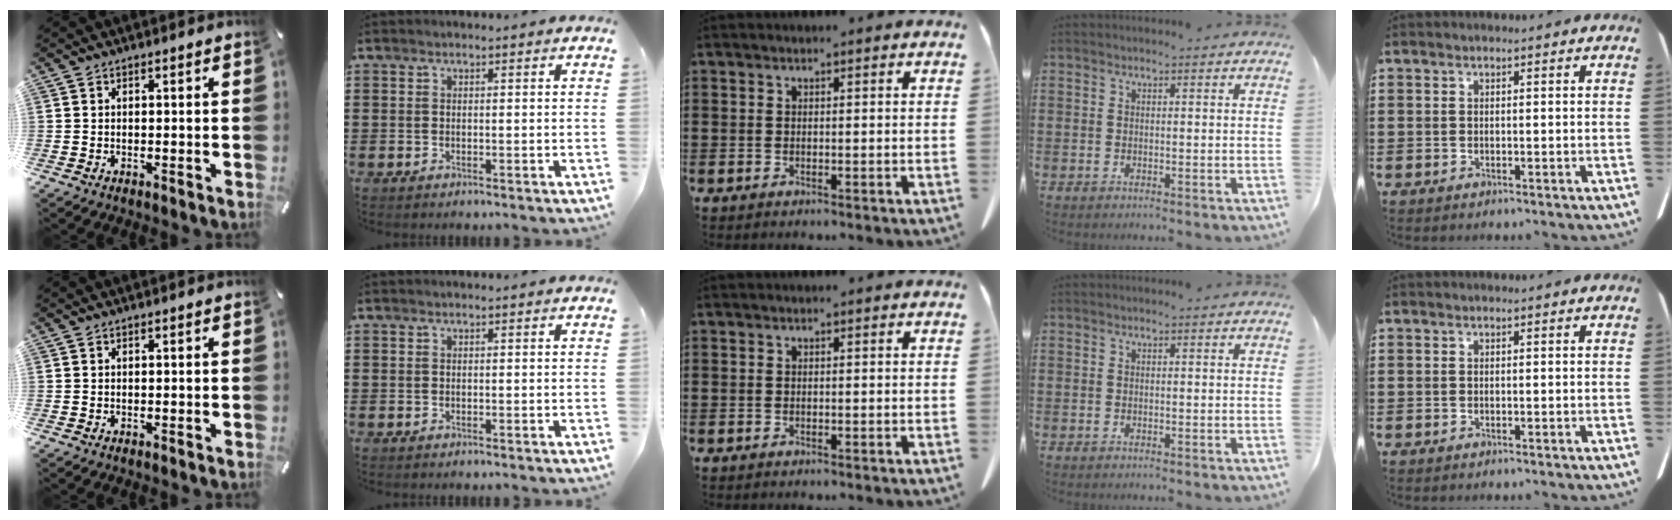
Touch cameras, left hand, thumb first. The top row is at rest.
{}